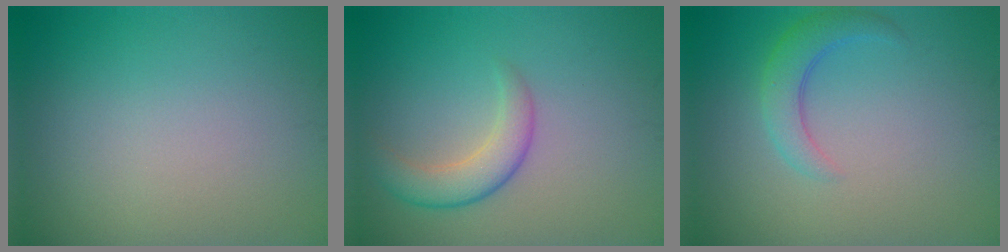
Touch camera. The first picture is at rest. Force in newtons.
{"total": 3.2, "press": 3.2, "slide": 0.1}
{"total": 2.9, "press": 2.9, "slide": 0.2}